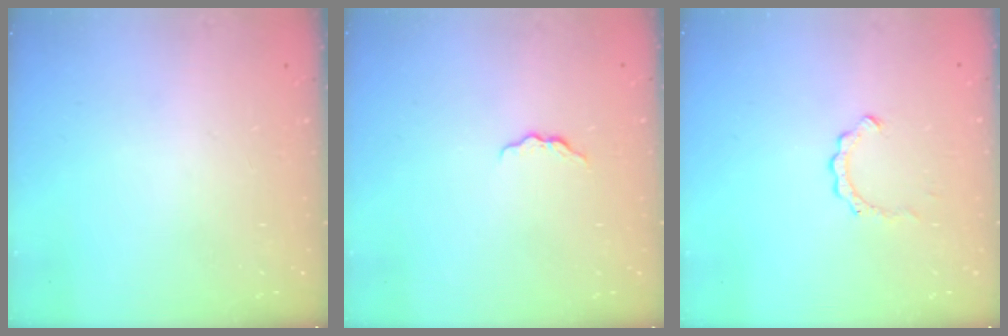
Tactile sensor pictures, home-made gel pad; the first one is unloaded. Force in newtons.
{"total": 4.1, "press": 4.1, "slide": 0.5}
{"total": 2.4, "press": 2.4, "slide": 0.2}